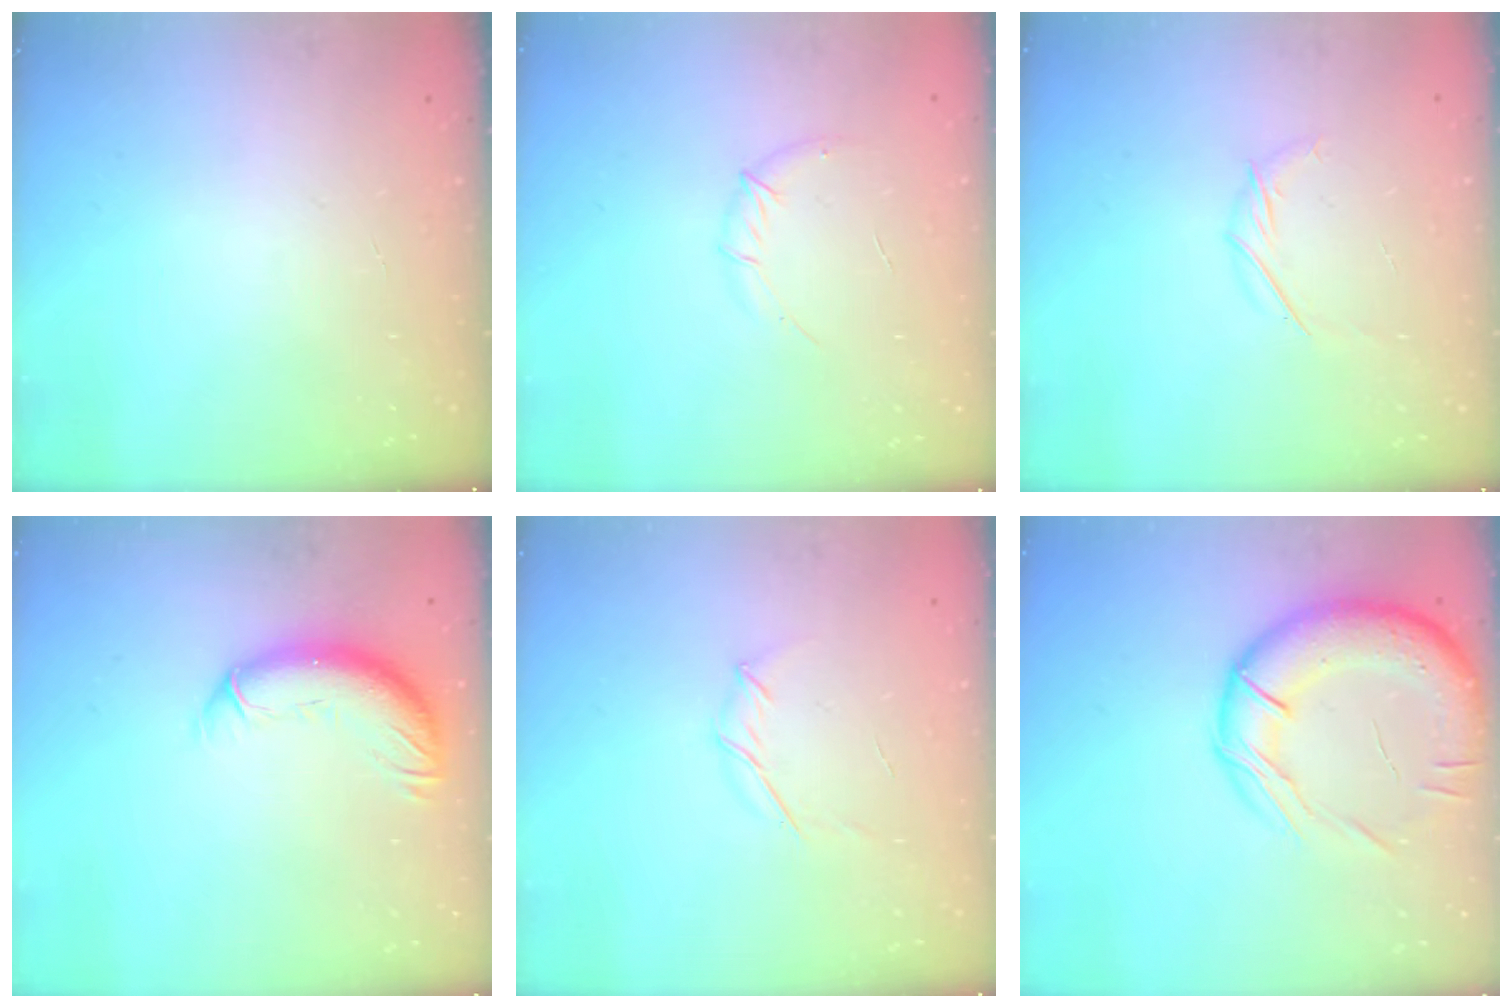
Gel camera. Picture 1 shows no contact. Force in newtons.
{"total": 5.7, "press": 5.5, "slide": 1.6}
{"total": 4.8, "press": 4.7, "slide": 1.1}
{"total": 11.7, "press": 11.5, "slide": 2.1}
{"total": 4.0, "press": 3.9, "slide": 0.9}
{"total": 19.3, "press": 19.1, "slide": 2.8}